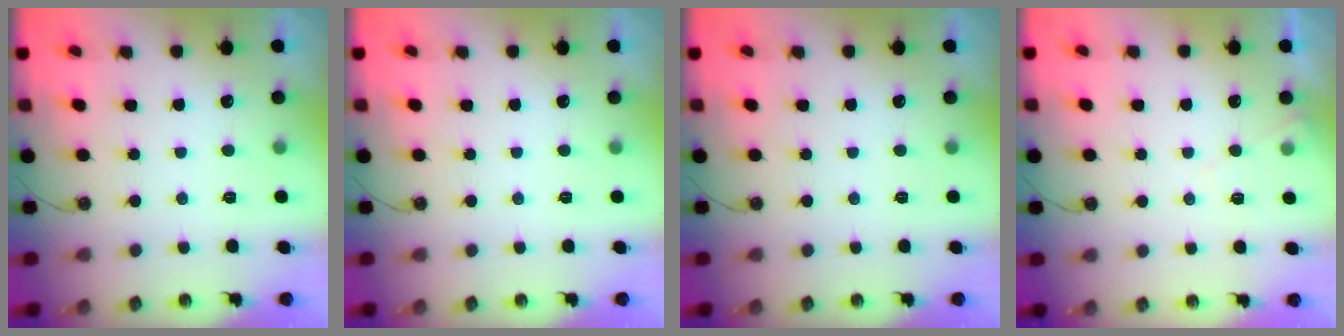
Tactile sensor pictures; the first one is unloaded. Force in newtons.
{"total": 0.0}
{"total": 0.0}
{"total": 5.4, "press": 5.3, "slide": 0.8}